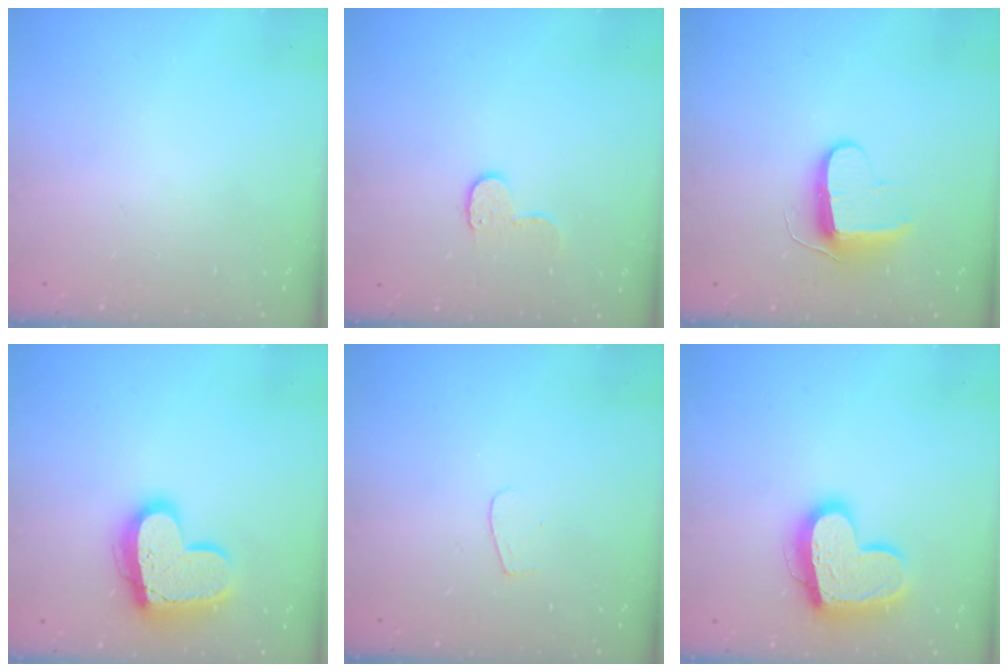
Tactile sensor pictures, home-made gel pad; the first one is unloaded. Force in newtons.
{"total": 6.5, "press": 6.4, "slide": 0.4}
{"total": 9.6, "press": 9.6, "slide": 0.4}
{"total": 16.8, "press": 16.7, "slide": 1.5}
{"total": 3.6, "press": 3.6, "slide": 0.3}
{"total": 16.6, "press": 16.5, "slide": 1.4}